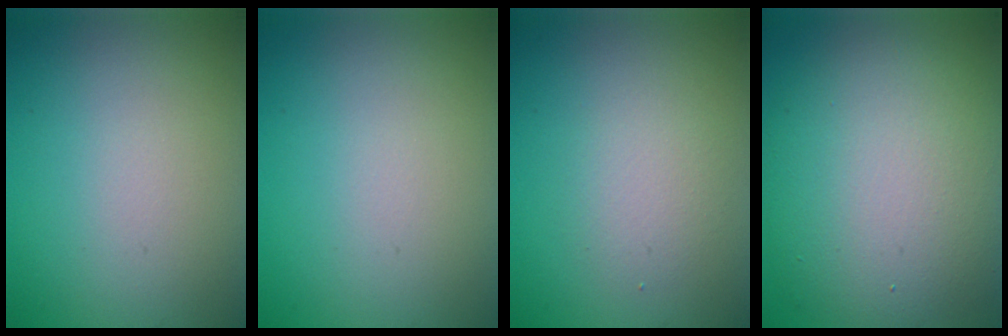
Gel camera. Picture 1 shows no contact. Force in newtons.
{"total": 0.0}
{"total": 2.0, "press": 2.0, "slide": 0.1}
{"total": 11.1, "press": 11.1, "slide": 0.7}